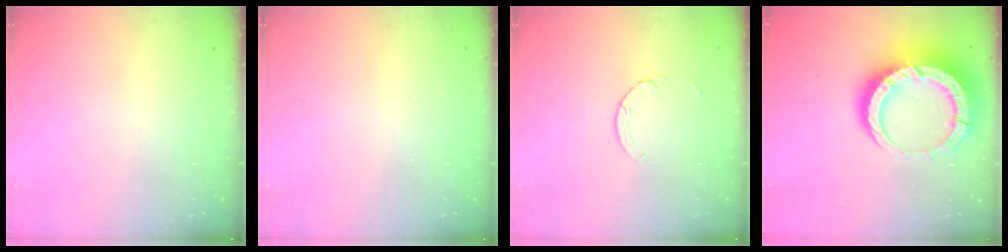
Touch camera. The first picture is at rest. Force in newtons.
{"total": 2.6, "press": 2.6, "slide": 0.2}
{"total": 3.8, "press": 3.8, "slide": 0.3}
{"total": 18.7, "press": 18.6, "slide": 1.9}